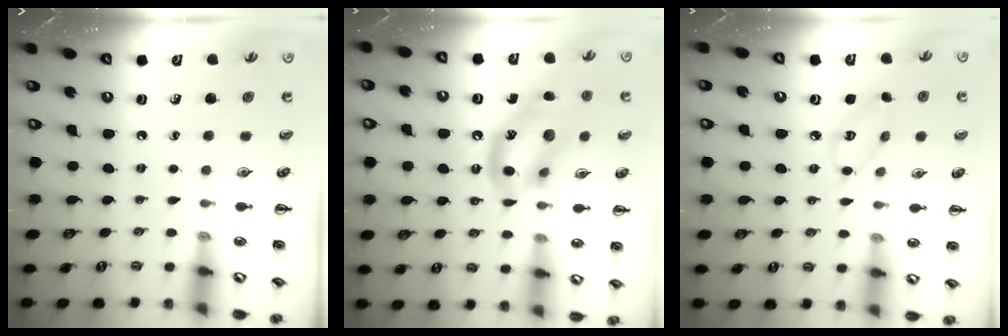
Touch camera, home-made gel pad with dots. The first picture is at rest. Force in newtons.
{"total": 13.3, "press": 12.9, "slide": 3.1}
{"total": 3.8, "press": 3.8, "slide": 0.7}